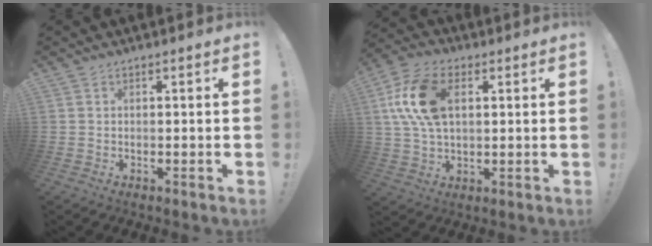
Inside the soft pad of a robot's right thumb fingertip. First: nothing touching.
{"total": 15.8, "force": [4.0, 9.6, 11.9], "torque": [-0.219, 0.005, 0.074]}